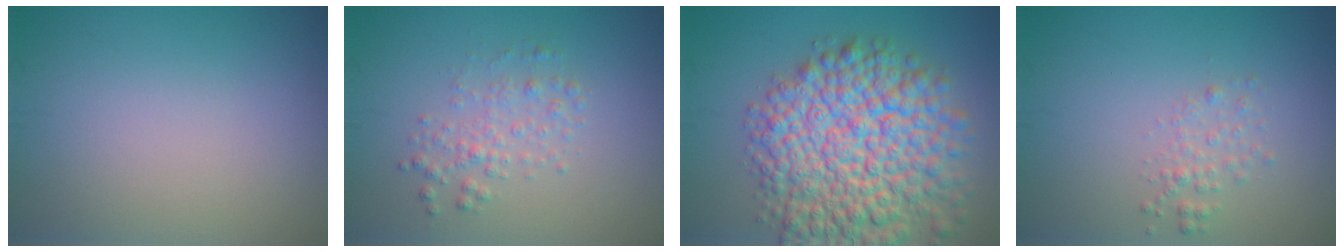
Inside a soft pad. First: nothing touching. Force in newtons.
{"total": 2.0, "press": 2.0, "slide": 0.1}
{"total": 12.3, "press": 12.3, "slide": 0.5}
{"total": 1.4, "press": 1.4, "slide": 0.1}